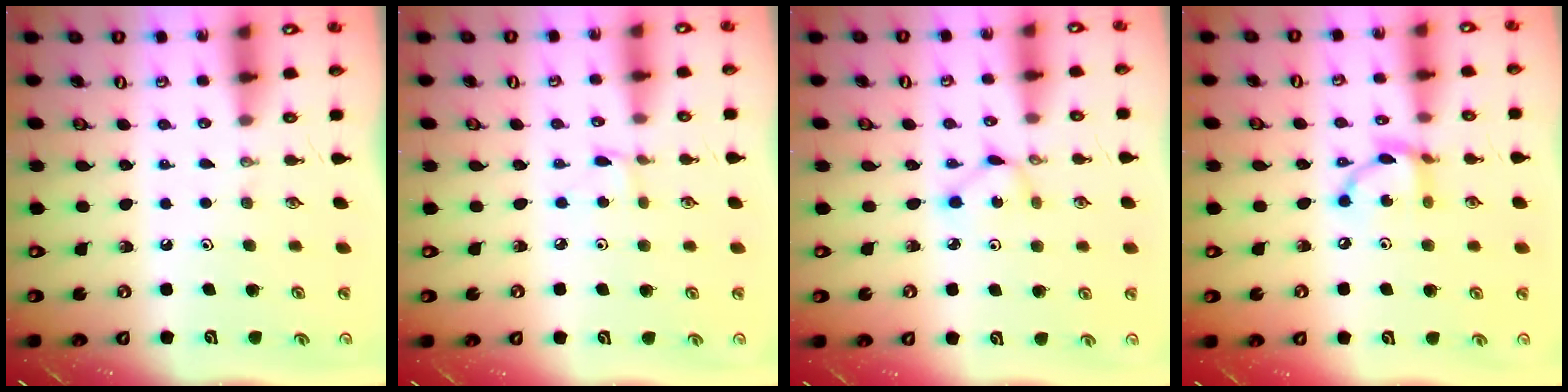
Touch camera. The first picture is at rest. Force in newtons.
{"total": 1.6, "press": 1.6, "slide": 0.2}
{"total": 2.0, "press": 2.0, "slide": 0.1}
{"total": 10.1, "press": 10.1, "slide": 0.6}